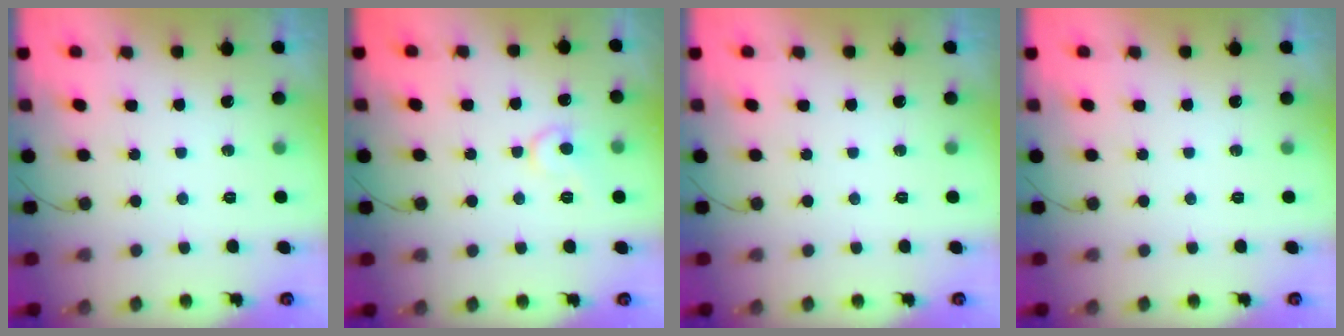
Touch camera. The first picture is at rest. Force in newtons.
{"total": 8.6, "press": 8.5, "slide": 0.7}
{"total": 0.0}
{"total": 0.0}